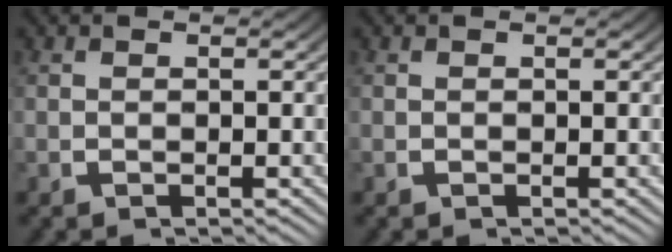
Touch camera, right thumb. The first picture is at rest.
{"total": 0.0}